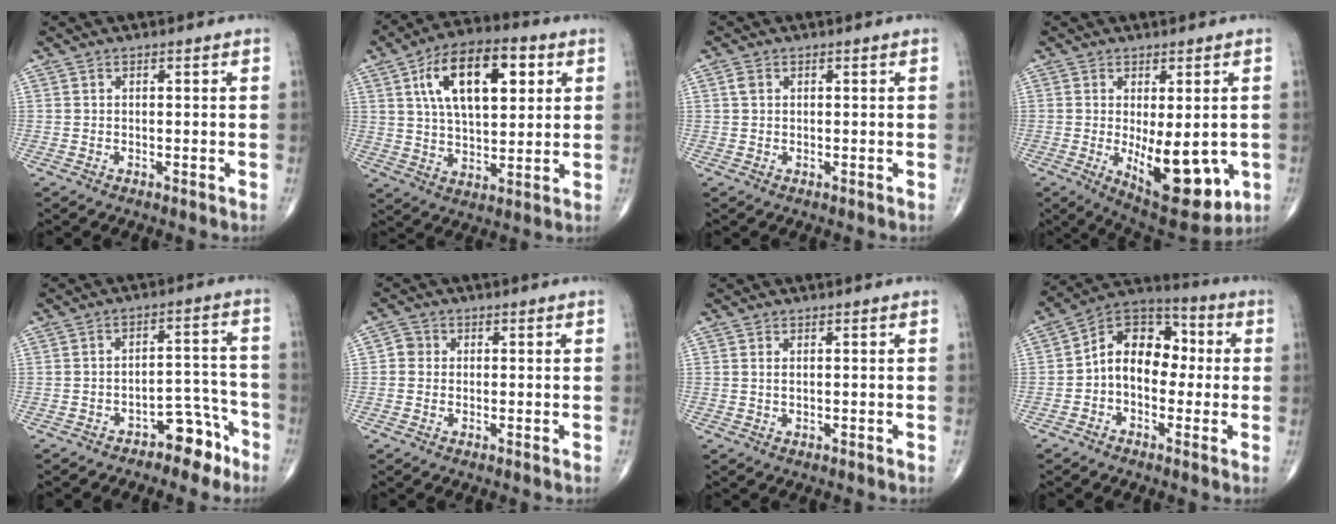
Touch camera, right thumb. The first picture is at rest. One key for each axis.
{"total": 17.2, "fx": 5.8, "fy": 8.5, "fz": 13.8, "tx": -0.203, "ty": -0.001, "tz": 0.095}
{"total": 1.2, "fx": 0.4, "fy": 0.9, "fz": 0.8, "tx": -0.017, "ty": 0.004, "tz": 0.008}
{"total": 13.6, "fx": -2.5, "fy": 5.7, "fz": 12.1, "tx": -0.150, "ty": -0.026, "tz": -0.017}
{"total": 7.1, "fx": -5.2, "fy": 3.6, "fz": 3.3, "tx": -0.020, "ty": 0.074, "tz": -0.076}
{"total": 2.3, "fx": 0.0, "fy": 2.2, "fz": 0.8, "tx": 0.000, "ty": 0.005, "tz": -0.006}
{"total": 0.8, "fx": 0.2, "fy": 0.3, "fz": 0.7, "tx": -0.015, "ty": 0.000, "tz": 0.006}
{"total": 12.4, "fx": -0.3, "fy": 8.8, "fz": 8.8, "tx": -0.102, "ty": 0.044, "tz": -0.022}